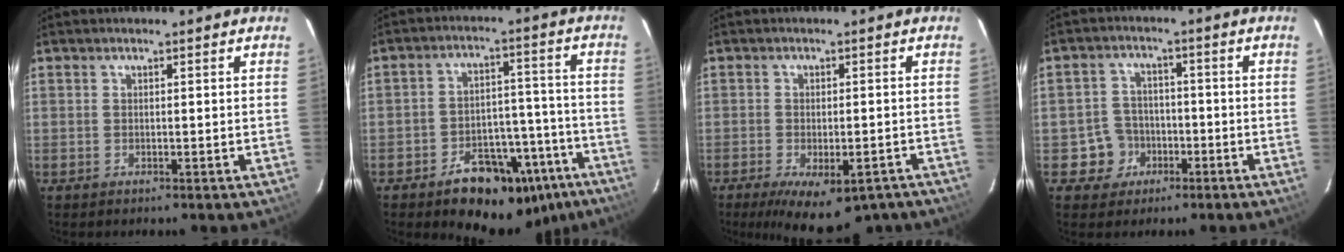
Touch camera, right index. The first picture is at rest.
{"total": 19.3, "force": [-13.1, 10.8, 9.2], "torque": [-0.145, 0.043, -0.153]}
{"total": 12.7, "force": [-8.8, 5.2, 7.5], "torque": [-0.136, -0.020, -0.115]}
{"total": 5.9, "force": [-2.4, 5.4, 0.5], "torque": [-0.021, 0.022, -0.033]}